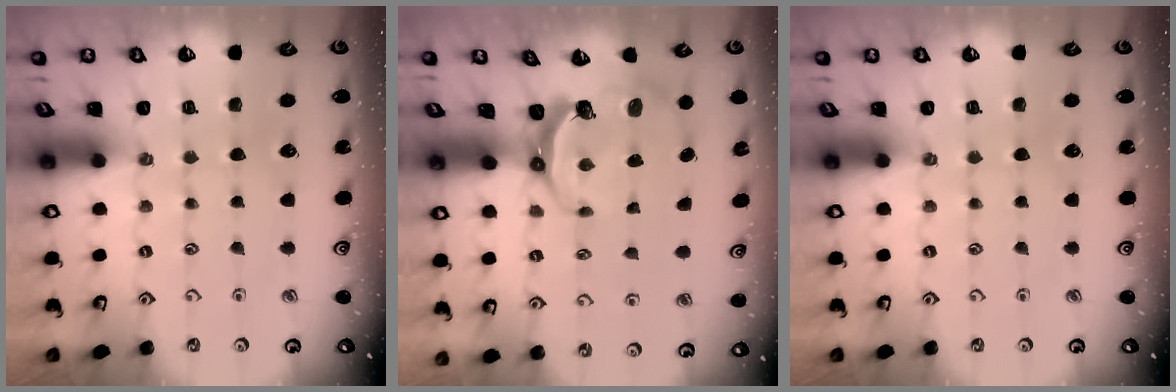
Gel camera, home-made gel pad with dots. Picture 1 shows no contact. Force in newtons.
{"total": 8.1, "press": 6.8, "slide": 4.4}
{"total": 0.0}